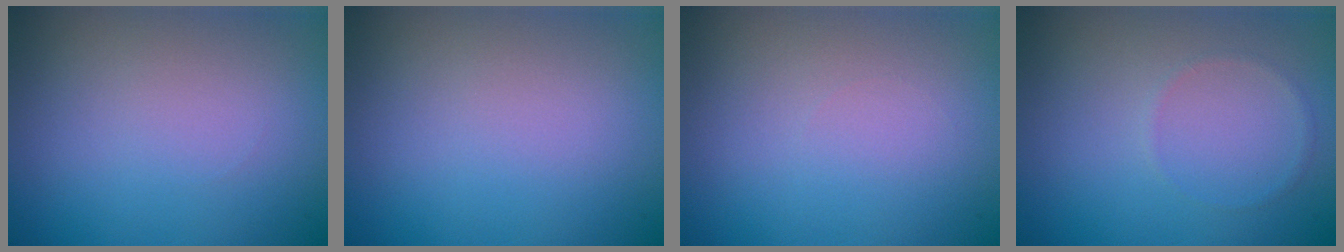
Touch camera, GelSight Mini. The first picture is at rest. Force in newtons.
{"total": 0.0}
{"total": 0.0}
{"total": 0.5, "press": 0.5, "slide": 0.1}